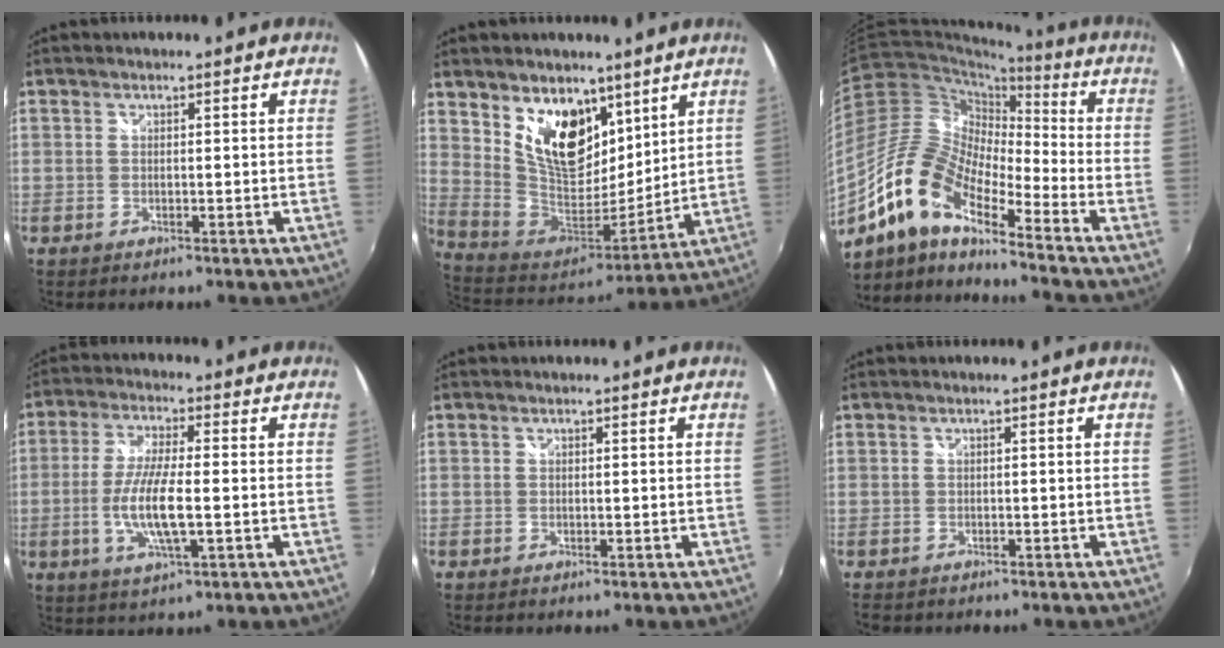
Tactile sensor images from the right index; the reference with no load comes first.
{"total": 17.8, "force": [9.4, 10.5, 11.0], "torque": [-0.212, 0.001, 0.186]}
{"total": 15.3, "force": [-9.9, 5.3, 10.4], "torque": [-0.188, 0.004, -0.207]}
{"total": 9.7, "force": [-1.9, 2.2, 9.2], "torque": [-0.188, -0.009, -0.037]}
{"total": 0.0}
{"total": 1.4, "force": [-0.9, 1.1, 0.1], "torque": [-0.009, 0.001, -0.015]}